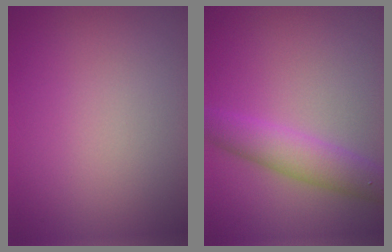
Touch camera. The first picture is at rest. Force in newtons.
{"total": 4.1, "press": 4.1, "slide": 0.0}